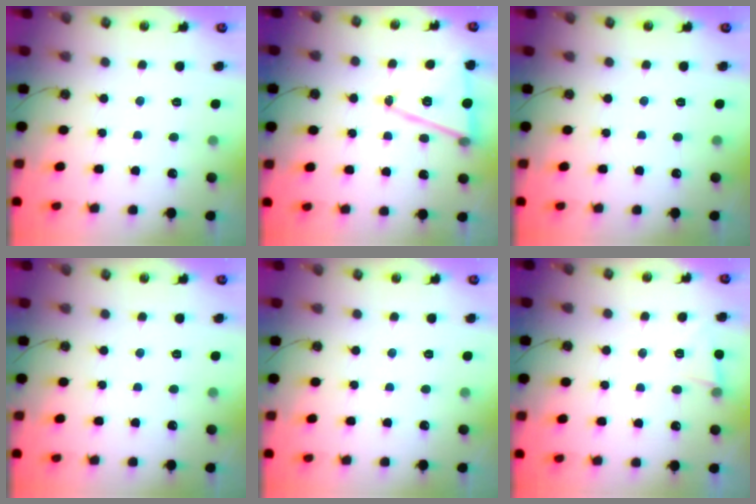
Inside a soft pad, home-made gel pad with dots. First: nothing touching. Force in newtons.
{"total": 13.4, "press": 13.0, "slide": 3.5}
{"total": 0.0}
{"total": 0.0}
{"total": 0.0}
{"total": 4.6, "press": 4.5, "slide": 1.0}